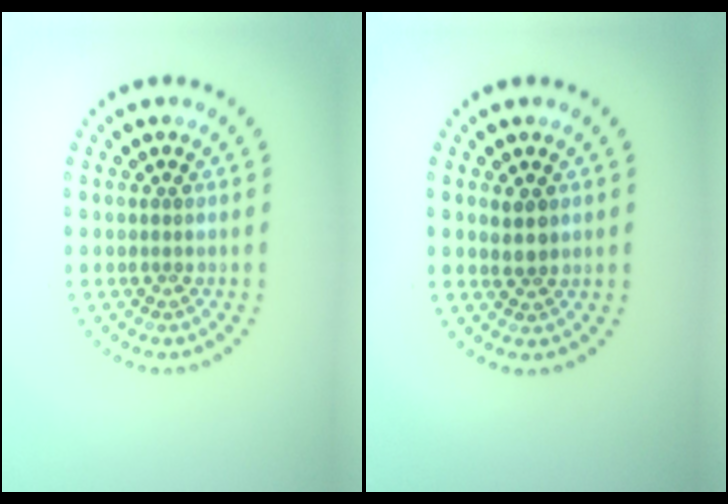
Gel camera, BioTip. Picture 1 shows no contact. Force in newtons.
{"total": 1.8, "press": 1.7, "slide": 0.7}